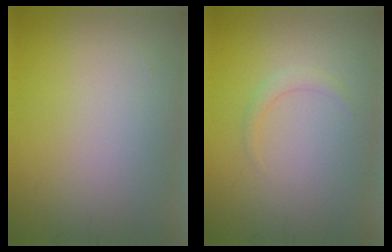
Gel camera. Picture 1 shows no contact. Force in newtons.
{"total": 1.1, "press": 1.1, "slide": 0.1}